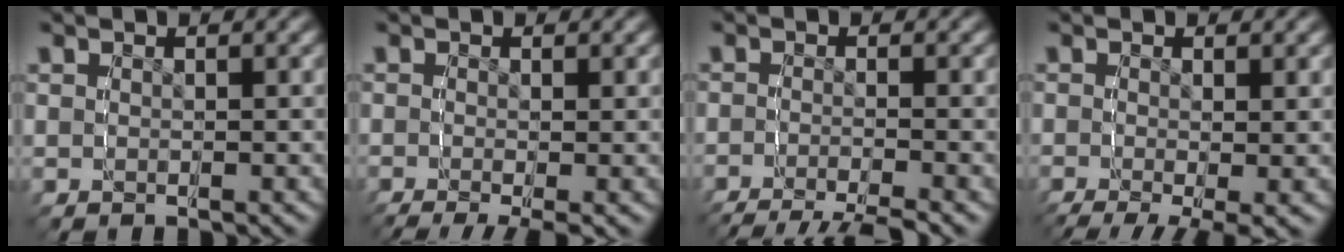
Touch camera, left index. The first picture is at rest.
{"total": 3.2, "force": [-2.6, 0.5, 1.8], "torque": [-0.029, -0.011, -0.035]}
{"total": 7.9, "force": [-7.2, 2.0, 2.4], "torque": [-0.033, -0.023, -0.111]}
{"total": 5.2, "force": [-3.8, 1.3, 3.3], "torque": [-0.052, -0.024, -0.046]}